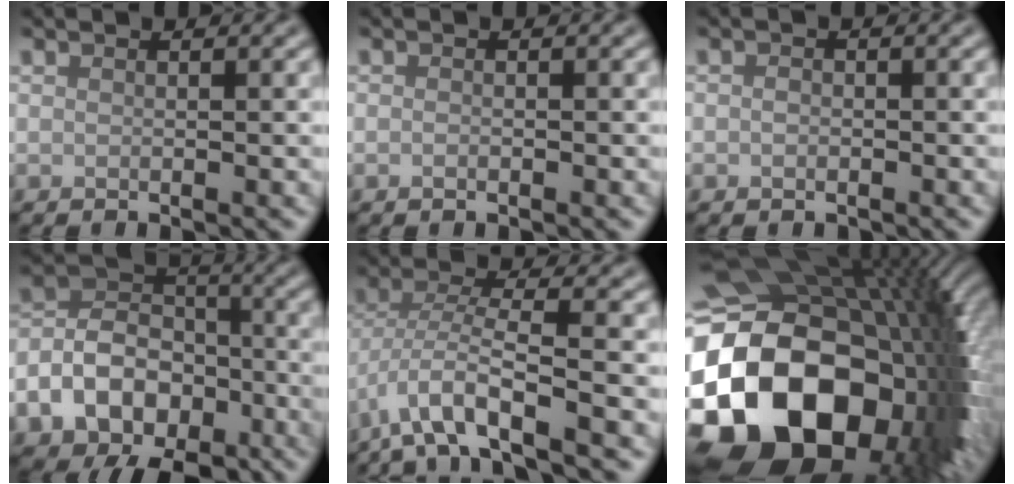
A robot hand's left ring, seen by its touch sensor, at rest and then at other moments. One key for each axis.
{"total": 0.5, "fx": -0.2, "fy": 0.3, "fz": 0.4, "tx": -0.005, "ty": -0.002, "tz": -0.004}
{"total": 0.9, "fx": -0.2, "fy": 0.8, "fz": 0.4, "tx": -0.003, "ty": -0.004, "tz": -0.005}
{"total": 9.4, "fx": -4.2, "fy": 6.5, "fz": 5.3, "tx": -0.094, "ty": 0.004, "tz": -0.089}
{"total": 5.8, "fx": -3.4, "fy": 1.4, "fz": 4.5, "tx": -0.082, "ty": 0.002, "tz": -0.070}
{"total": 21.8, "fx": -5.0, "fy": 15.6, "fz": 14.3, "tx": -0.273, "ty": -0.027, "tz": -0.083}